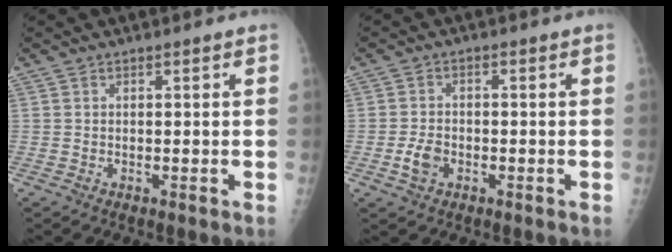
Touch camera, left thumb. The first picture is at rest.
{"total": 3.8, "force": [-1.4, 2.6, 2.4], "torque": [-0.043, 0.008, -0.025]}